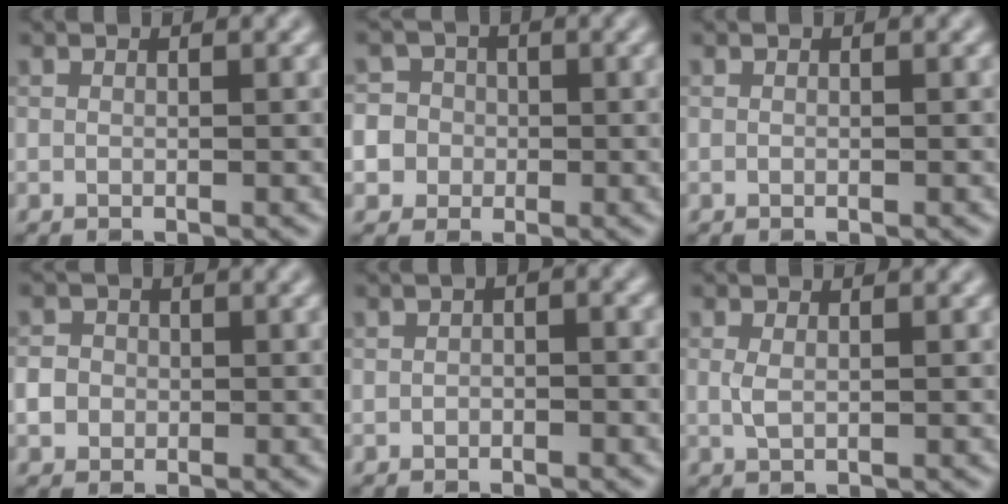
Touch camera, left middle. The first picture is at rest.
{"total": 8.1, "force": [-1.2, 7.8, 2.1], "torque": [-0.048, 0.020, -0.043]}
{"total": 0.0}
{"total": 2.5, "force": [-0.3, 2.3, 0.8], "torque": [-0.004, 0.008, -0.012]}
{"total": 1.3, "force": [-0.3, 0.8, 1.0], "torque": [-0.018, 0.004, -0.007]}
{"total": 1.1, "force": [0.2, 0.5, 1.0], "torque": [-0.025, -0.001, 0.004]}